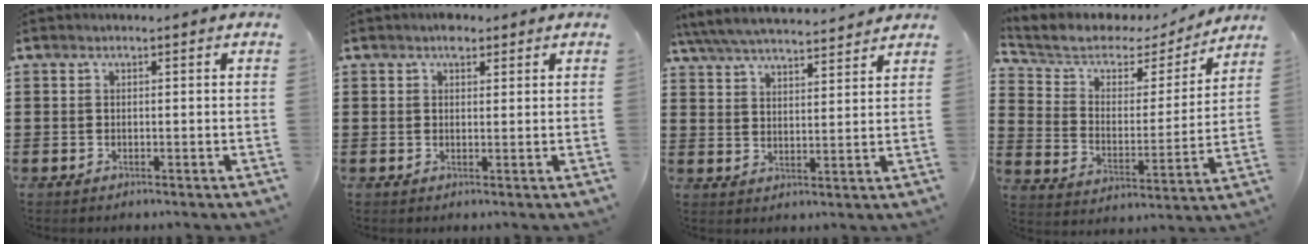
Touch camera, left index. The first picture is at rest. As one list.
[{"total": 2.2, "force": [1.6, 1.2, 0.9], "torque": [-0.004, 0.000, 0.026]}, {"total": 5.8, "force": [5.5, 0.4, 1.7], "torque": [-0.054, -0.026, 0.098]}, {"total": 5.7, "force": [4.4, 3.1, 2.0], "torque": [-0.071, -0.023, 0.070]}]